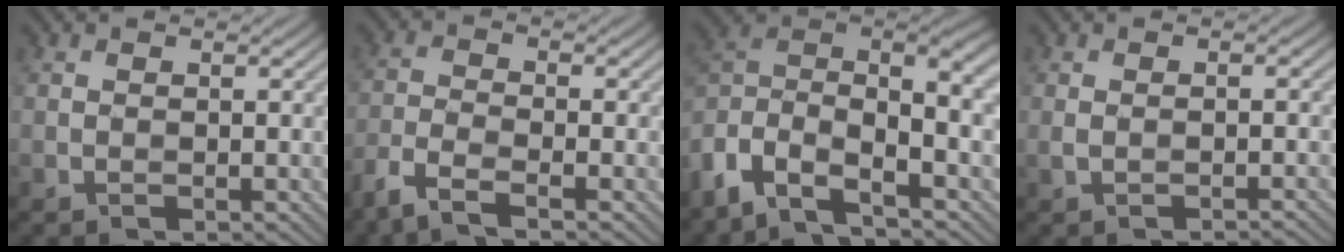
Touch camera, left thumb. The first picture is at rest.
{"total": 4.5, "force": [-3.4, 0.9, 2.7], "torque": [-0.064, -0.008, -0.082]}
{"total": 11.7, "force": [-5.0, 5.5, 9.0], "torque": [-0.190, -0.010, -0.105]}
{"total": 1.9, "force": [-0.6, 0.5, 1.8], "torque": [-0.025, 0.005, -0.017]}